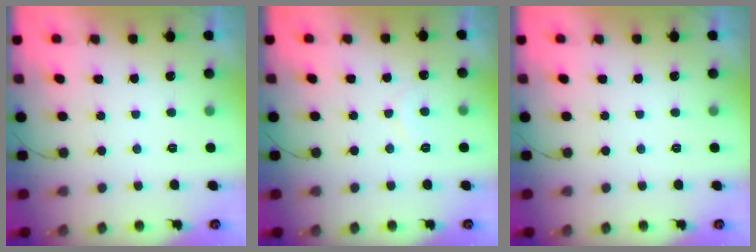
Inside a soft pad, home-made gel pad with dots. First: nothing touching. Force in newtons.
{"total": 5.7, "press": 5.7, "slide": 0.3}
{"total": 0.0}